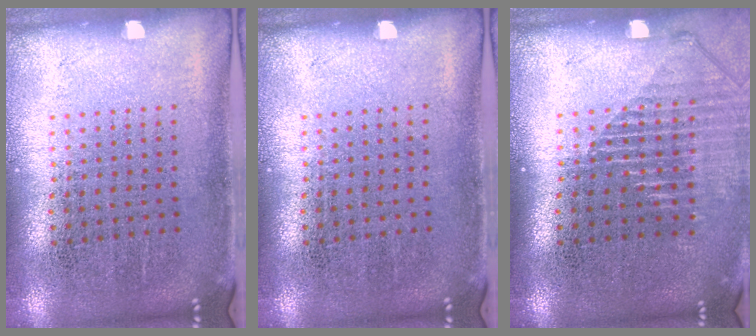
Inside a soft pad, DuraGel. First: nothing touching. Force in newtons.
{"total": 0.0}
{"total": 1.4, "press": 1.3, "slide": 0.6}